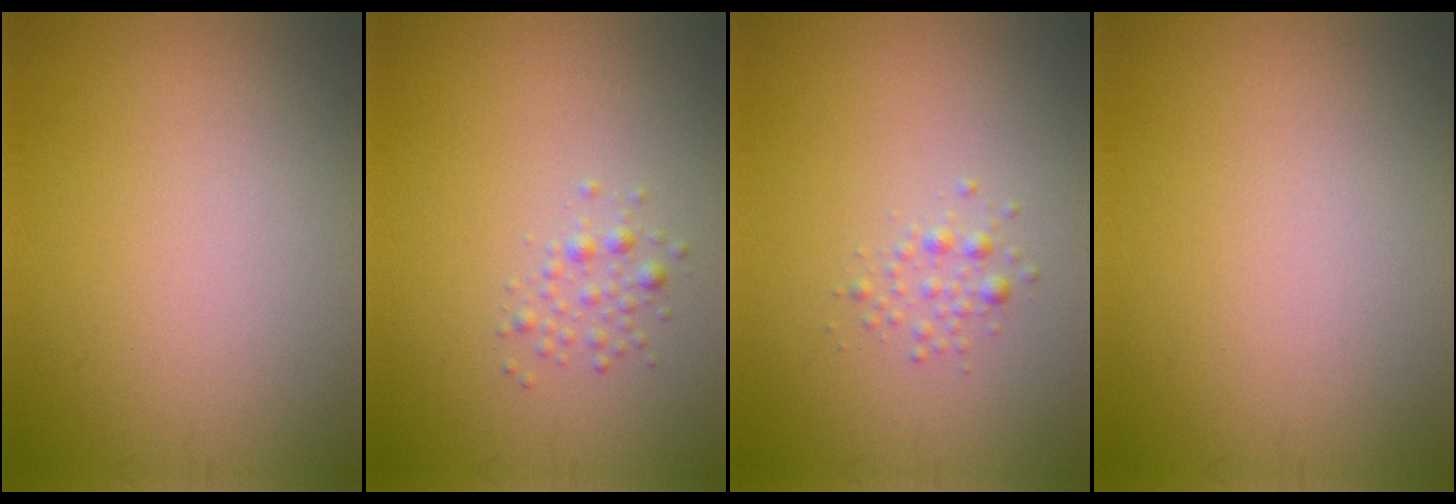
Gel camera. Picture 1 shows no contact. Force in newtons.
{"total": 1.2, "press": 1.2, "slide": 0.1}
{"total": 1.1, "press": 1.1, "slide": 0.0}
{"total": 0.0}